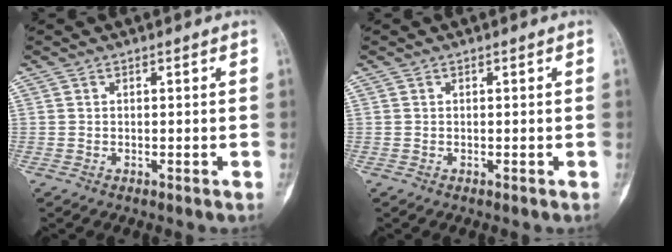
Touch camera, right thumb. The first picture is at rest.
{"total": 0.0}